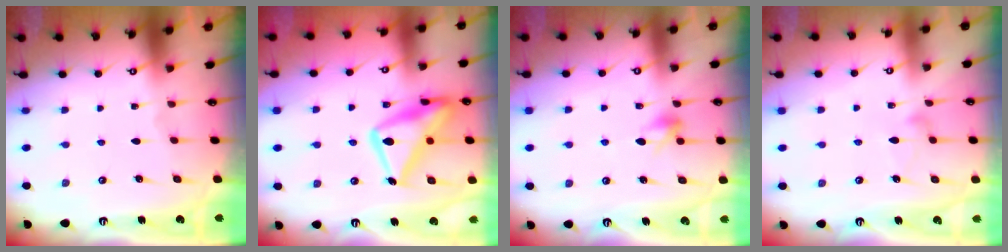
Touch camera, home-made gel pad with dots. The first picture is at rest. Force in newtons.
{"total": 18.9, "press": 18.9, "slide": 1.3}
{"total": 6.3, "press": 6.3, "slide": 1.1}
{"total": 8.8, "press": 8.8, "slide": 0.5}